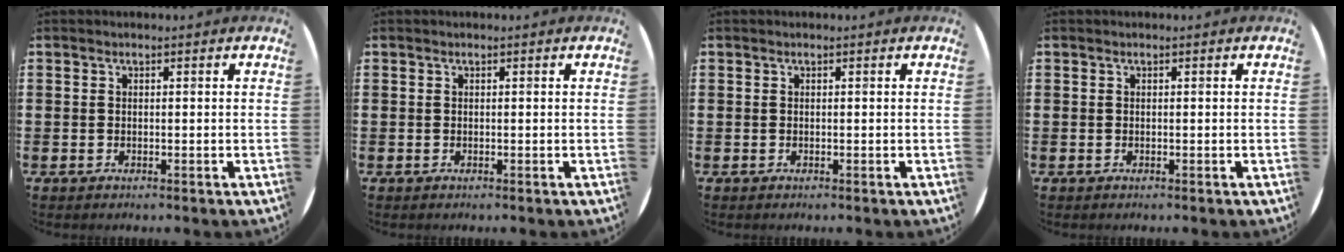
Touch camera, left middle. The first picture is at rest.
{"total": 0.0}
{"total": 0.0}
{"total": 0.0}